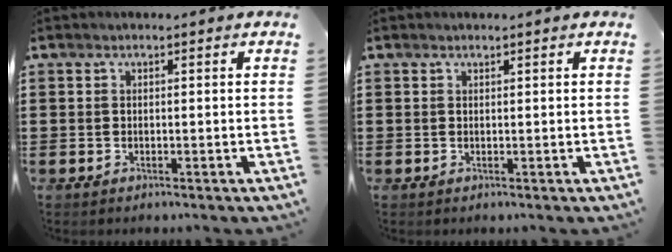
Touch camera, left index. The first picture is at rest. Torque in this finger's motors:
{"motor_torque": [0.72, 0.68, 0.11, 0.00]}